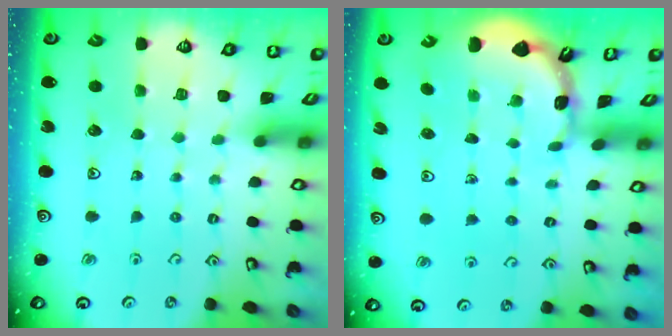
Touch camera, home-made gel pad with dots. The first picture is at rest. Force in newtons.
{"total": 1.7, "press": 1.7, "slide": 0.1}